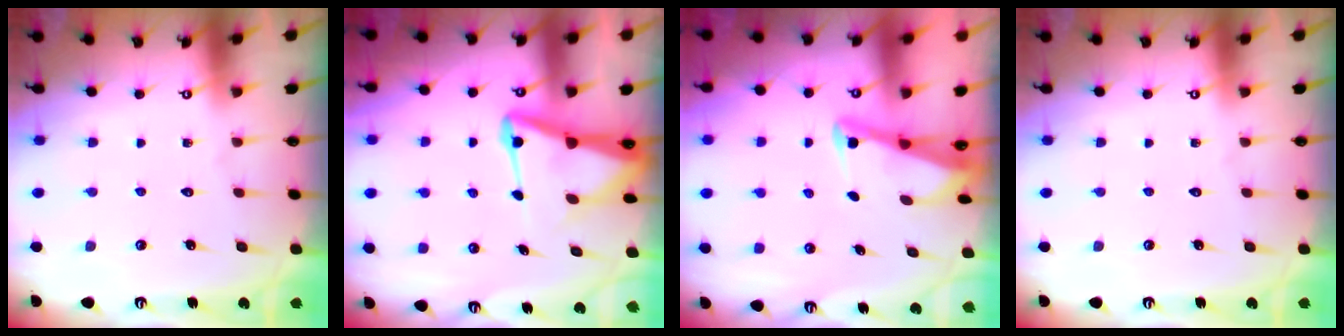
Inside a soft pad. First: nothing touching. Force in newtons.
{"total": 7.7, "press": 7.7, "slide": 0.8}
{"total": 2.8, "press": 2.8, "slide": 0.3}
{"total": 0.0}